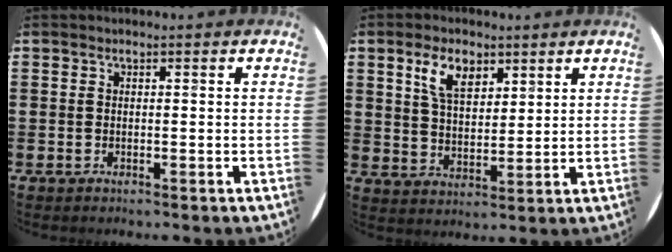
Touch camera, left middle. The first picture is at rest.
{"total": 5.9, "force": [3.7, 3.0, 3.5], "torque": [-0.073, 0.006, 0.066]}